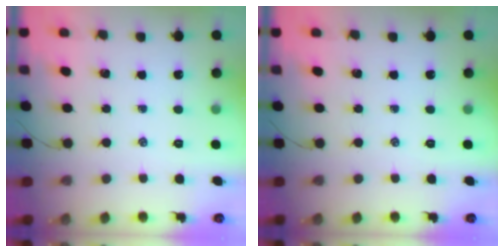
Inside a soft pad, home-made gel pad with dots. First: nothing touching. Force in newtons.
{"total": 0.0}